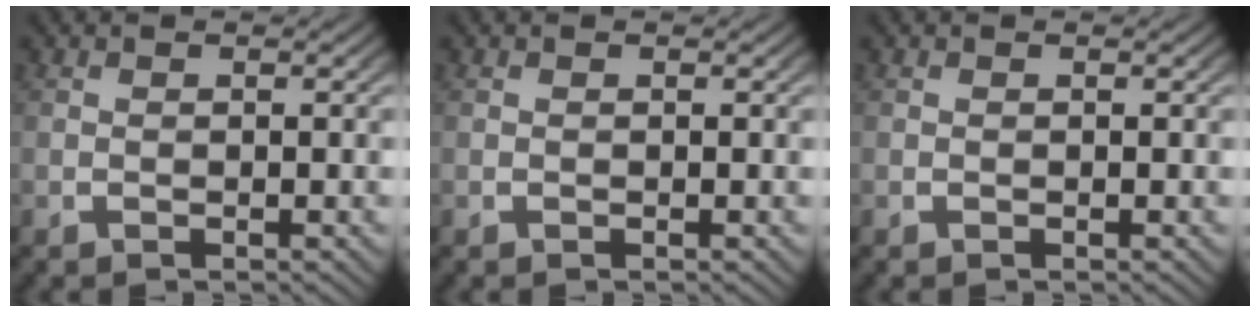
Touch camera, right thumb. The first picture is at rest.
{"total": 0.0}
{"total": 0.0}